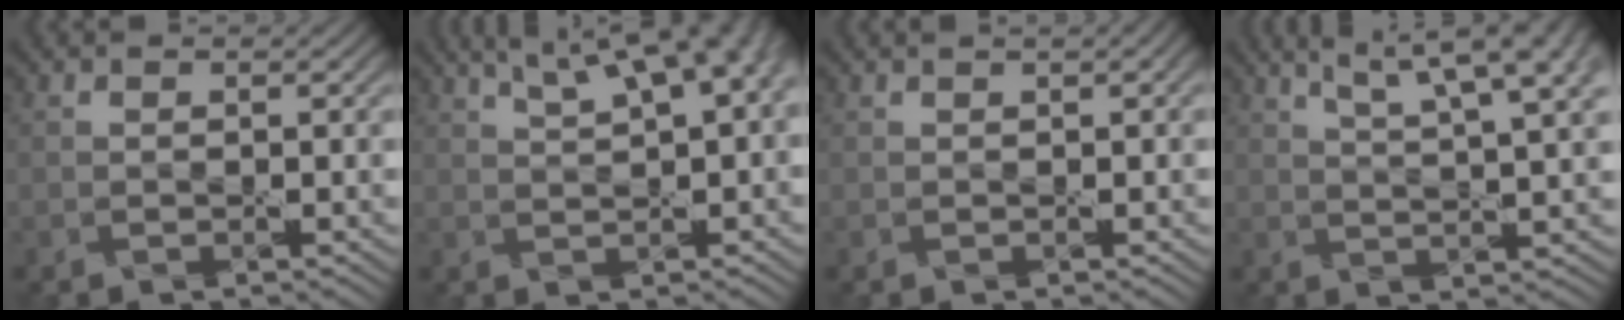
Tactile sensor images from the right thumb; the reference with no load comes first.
{"total": 9.2, "force": [4.7, 3.0, 7.3], "torque": [-0.112, 0.021, 0.068]}
{"total": 1.7, "force": [0.9, 0.6, 1.3], "torque": [-0.010, 0.000, -0.001]}
{"total": 10.8, "force": [6.5, 2.6, 8.2], "torque": [-0.115, 0.020, 0.086]}